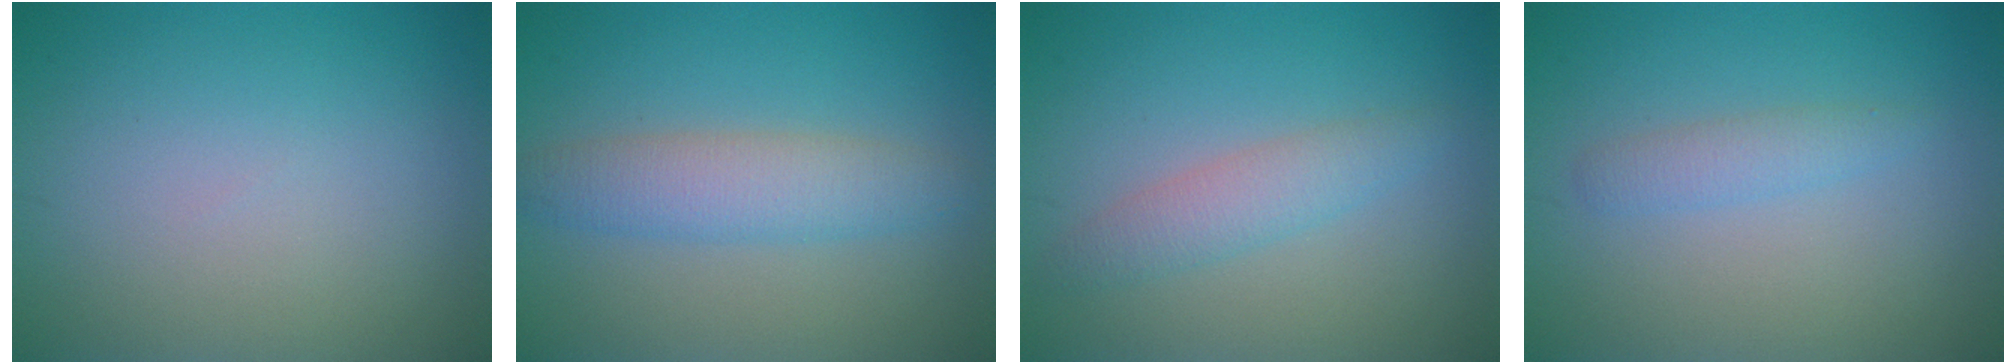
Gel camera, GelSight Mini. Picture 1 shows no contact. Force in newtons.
{"total": 3.9, "press": 3.9, "slide": 0.1}
{"total": 2.4, "press": 2.4, "slide": 0.0}
{"total": 1.6, "press": 1.6, "slide": 0.2}